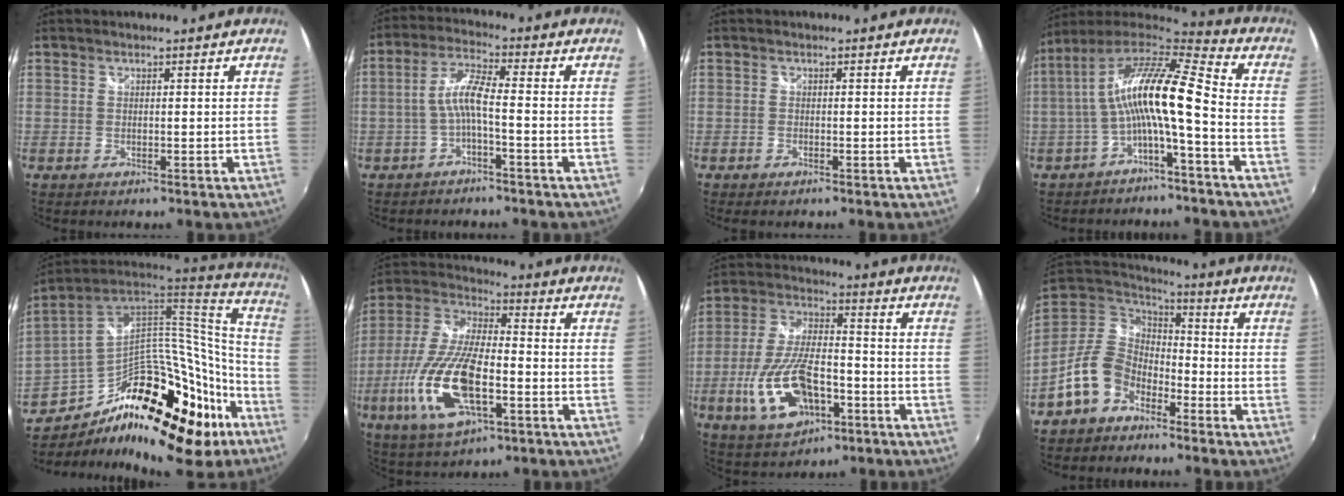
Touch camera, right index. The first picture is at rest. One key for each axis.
{"total": 5.6, "fx": -1.9, "fy": 0.7, "fz": 5.2, "tx": -0.119, "ty": 0.013, "tz": -0.035}
{"total": 1.0, "fx": -0.7, "fy": 0.5, "fz": 0.4, "tx": -0.010, "ty": -0.002, "tz": -0.015}
{"total": 14.7, "fx": -1.5, "fy": 2.3, "fz": 14.5, "tx": -0.270, "ty": 0.015, "tz": -0.033}
{"total": 34.7, "fx": -16.0, "fy": 19.2, "fz": 24.1, "tx": -0.440, "ty": 0.024, "tz": -0.233}
{"total": 19.3, "fx": -5.9, "fy": 7.6, "fz": 16.7, "tx": -0.358, "ty": -0.020, "tz": -0.110}
{"total": 16.4, "fx": -6.0, "fy": 7.9, "fz": 13.0, "tx": -0.281, "ty": -0.007, "tz": -0.098}
{"total": 12.0, "fx": -6.9, "fy": 8.1, "fz": 5.4, "tx": -0.124, "ty": 0.026, "tz": -0.131}